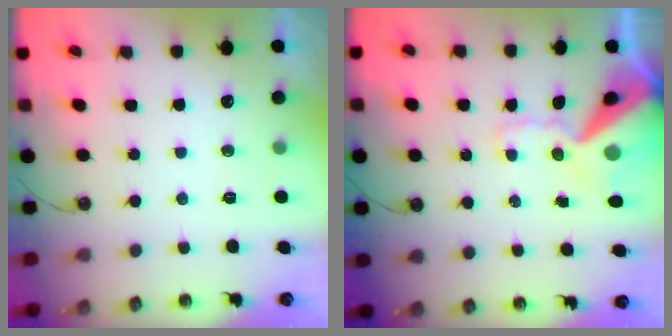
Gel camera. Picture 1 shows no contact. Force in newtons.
{"total": 17.5, "press": 17.3, "slide": 2.8}